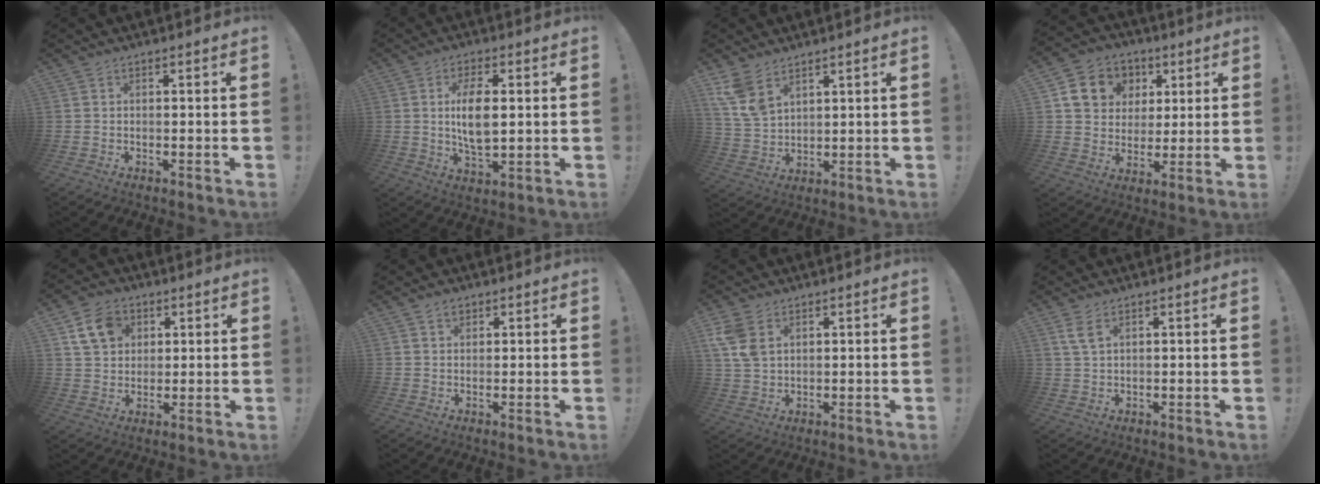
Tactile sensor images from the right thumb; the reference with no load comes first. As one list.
[{"total": 9.6, "force": [1.3, 4.8, 8.3], "torque": [-0.155, -0.009, 0.016]}, {"total": 8.4, "force": [5.7, 4.7, 4.1], "torque": [-0.093, -0.022, 0.114]}, {"total": 12.7, "force": [4.2, 11.0, 4.8], "torque": [-0.069, -0.011, 0.091]}, {"total": 10.3, "force": [4.5, 8.1, 4.5], "torque": [-0.068, -0.011, 0.091]}, {"total": 2.2, "force": [1.4, 1.5, 0.7], "torque": [-0.003, -0.005, 0.024]}, {"total": 7.9, "force": [3.5, 5.2, 4.9], "torque": [-0.104, -0.004, 0.070]}, {"total": 4.3, "force": [2.4, 2.0, 3.0], "torque": [-0.048, -0.012, 0.043]}]